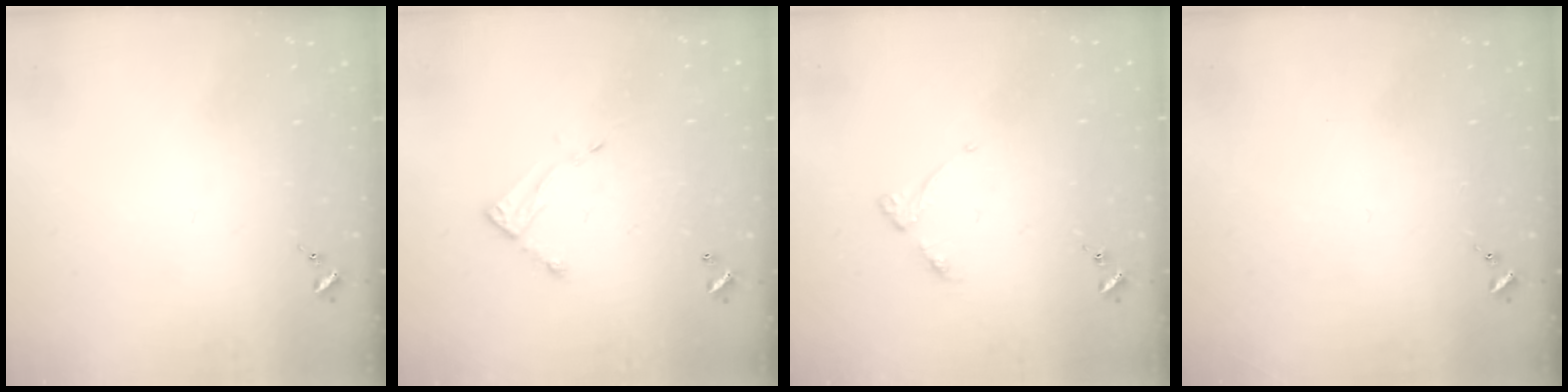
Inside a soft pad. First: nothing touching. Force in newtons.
{"total": 5.5, "press": 5.5, "slide": 0.3}
{"total": 3.5, "press": 3.5, "slide": 0.5}
{"total": 0.0}